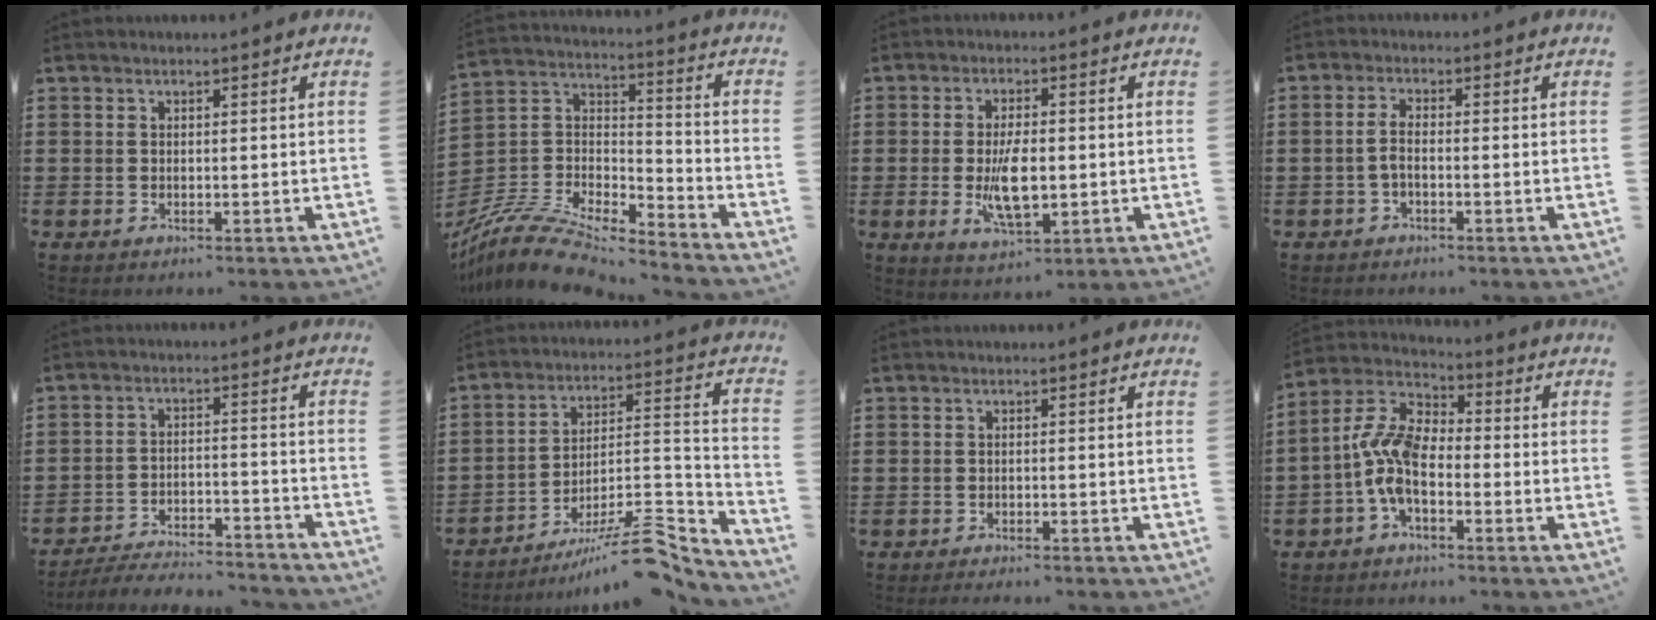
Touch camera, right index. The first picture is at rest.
{"total": 10.6, "force": [-9.4, 2.7, 4.1], "torque": [-0.096, 0.012, -0.193]}
{"total": 7.4, "force": [-1.0, 3.0, 6.7], "torque": [-0.145, -0.010, -0.019]}
{"total": 2.4, "force": [-0.8, 0.6, 2.2], "torque": [-0.048, -0.004, -0.016]}
{"total": 5.2, "force": [-5.1, 0.4, 1.1], "torque": [-0.027, 0.003, -0.104]}
{"total": 11.7, "force": [-8.4, 2.6, 7.7], "torque": [-0.115, 0.026, -0.151]}
{"total": 0.9, "force": [-0.9, 0.0, 0.1], "torque": [-0.004, 0.000, -0.019]}
{"total": 8.6, "force": [-1.7, 4.3, 7.3], "torque": [-0.191, -0.014, -0.042]}